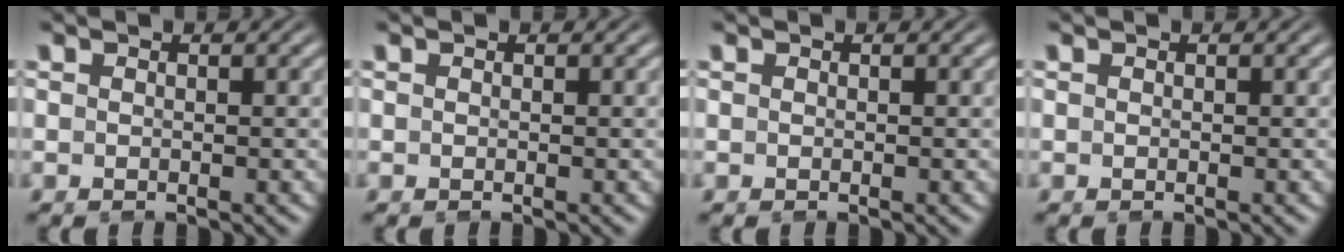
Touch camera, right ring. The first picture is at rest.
{"total": 0.0}
{"total": 0.0}
{"total": 0.0}